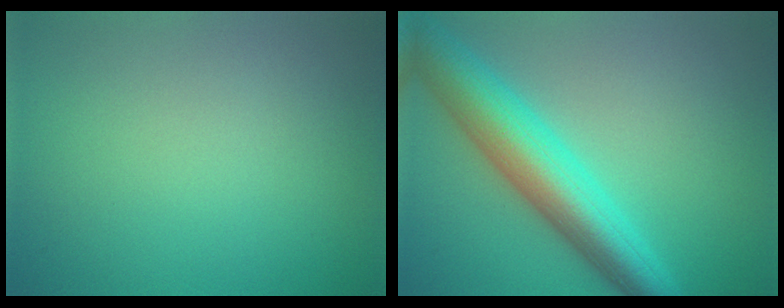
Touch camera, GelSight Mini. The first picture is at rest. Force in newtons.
{"total": 8.1, "press": 8.1, "slide": 0.3}